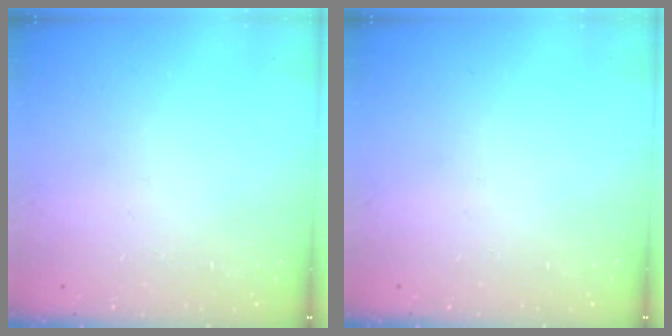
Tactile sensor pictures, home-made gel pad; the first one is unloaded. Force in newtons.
{"total": 0.0}